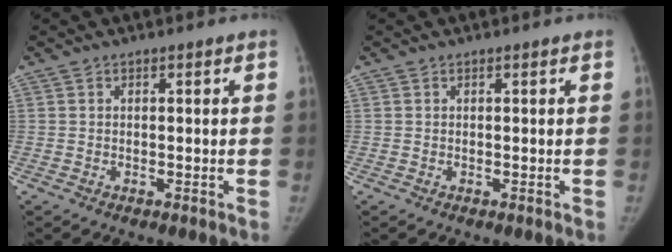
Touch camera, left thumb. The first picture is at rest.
{"total": 0.0}